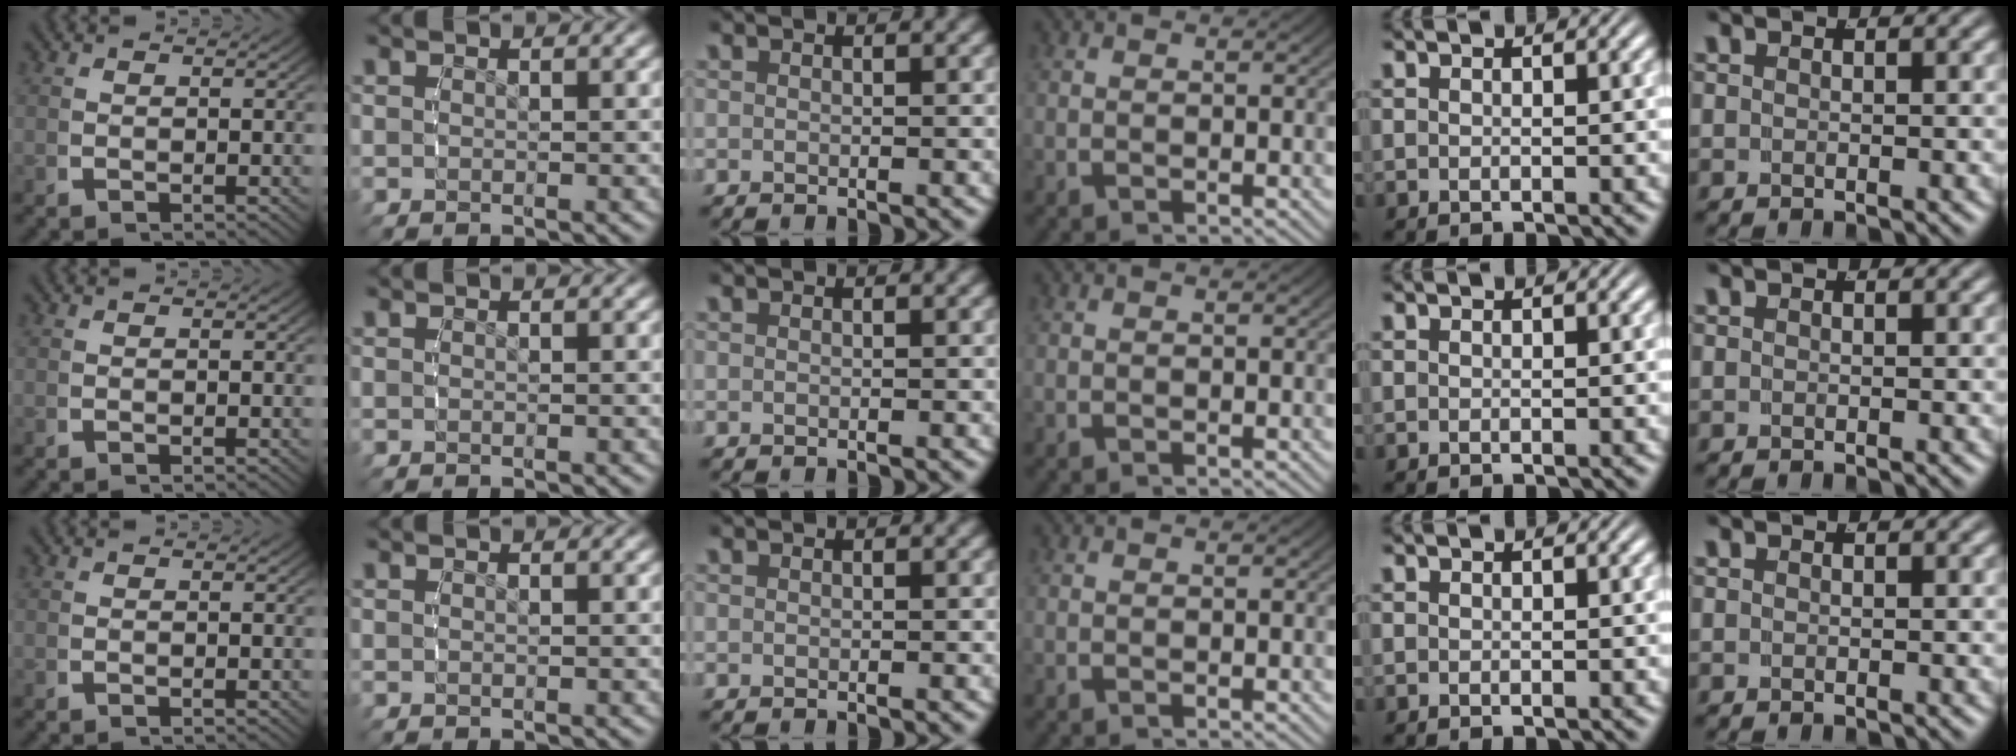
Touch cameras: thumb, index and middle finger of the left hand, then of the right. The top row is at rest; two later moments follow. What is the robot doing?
{"motion": "reach", "object": "plastic wrap"}